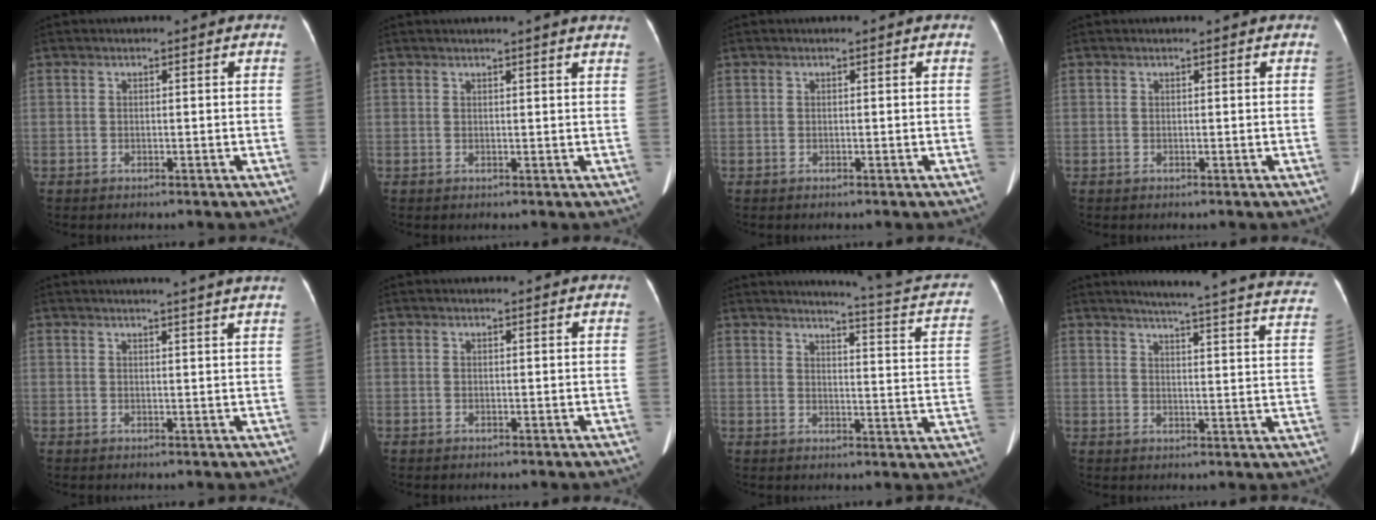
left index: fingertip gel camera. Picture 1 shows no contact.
{"total": 5.0, "force": [4.5, -0.4, 2.2], "torque": [-0.028, 0.007, 0.037]}
{"total": 0.0}
{"total": 0.5, "force": [0.5, 0.0, 0.1], "torque": [-0.007, 0.002, 0.004]}
{"total": 8.3, "force": [7.5, -1.1, 3.3], "torque": [-0.038, -0.006, 0.067]}
{"total": 1.3, "force": [1.3, 0.1, 0.2], "torque": [-0.012, 0.007, 0.013]}
{"total": 13.8, "force": [13.0, -0.6, 4.6], "torque": [-0.058, -0.079, 0.126]}
{"total": 23.5, "force": [20.9, 1.2, 10.6], "torque": [-0.138, -0.056, 0.226]}